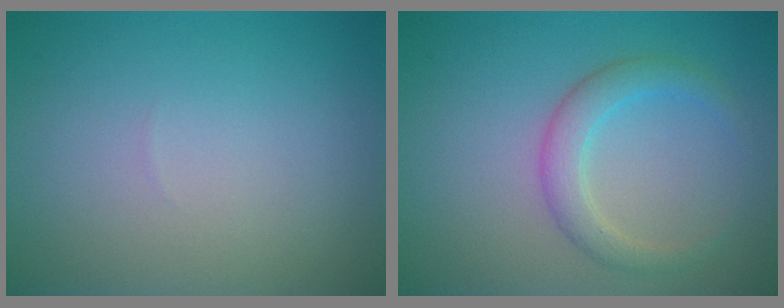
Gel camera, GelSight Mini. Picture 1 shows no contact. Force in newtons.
{"total": 2.8, "press": 2.8, "slide": 0.1}